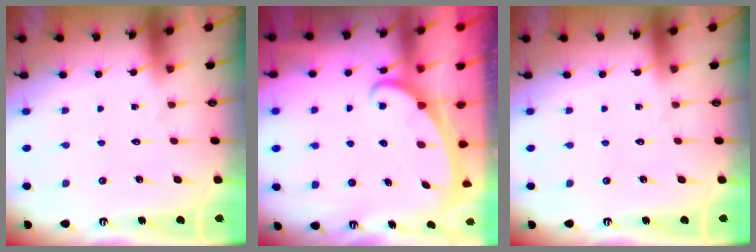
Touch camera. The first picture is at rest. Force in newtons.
{"total": 2.4, "press": 2.4, "slide": 0.3}
{"total": 0.0}